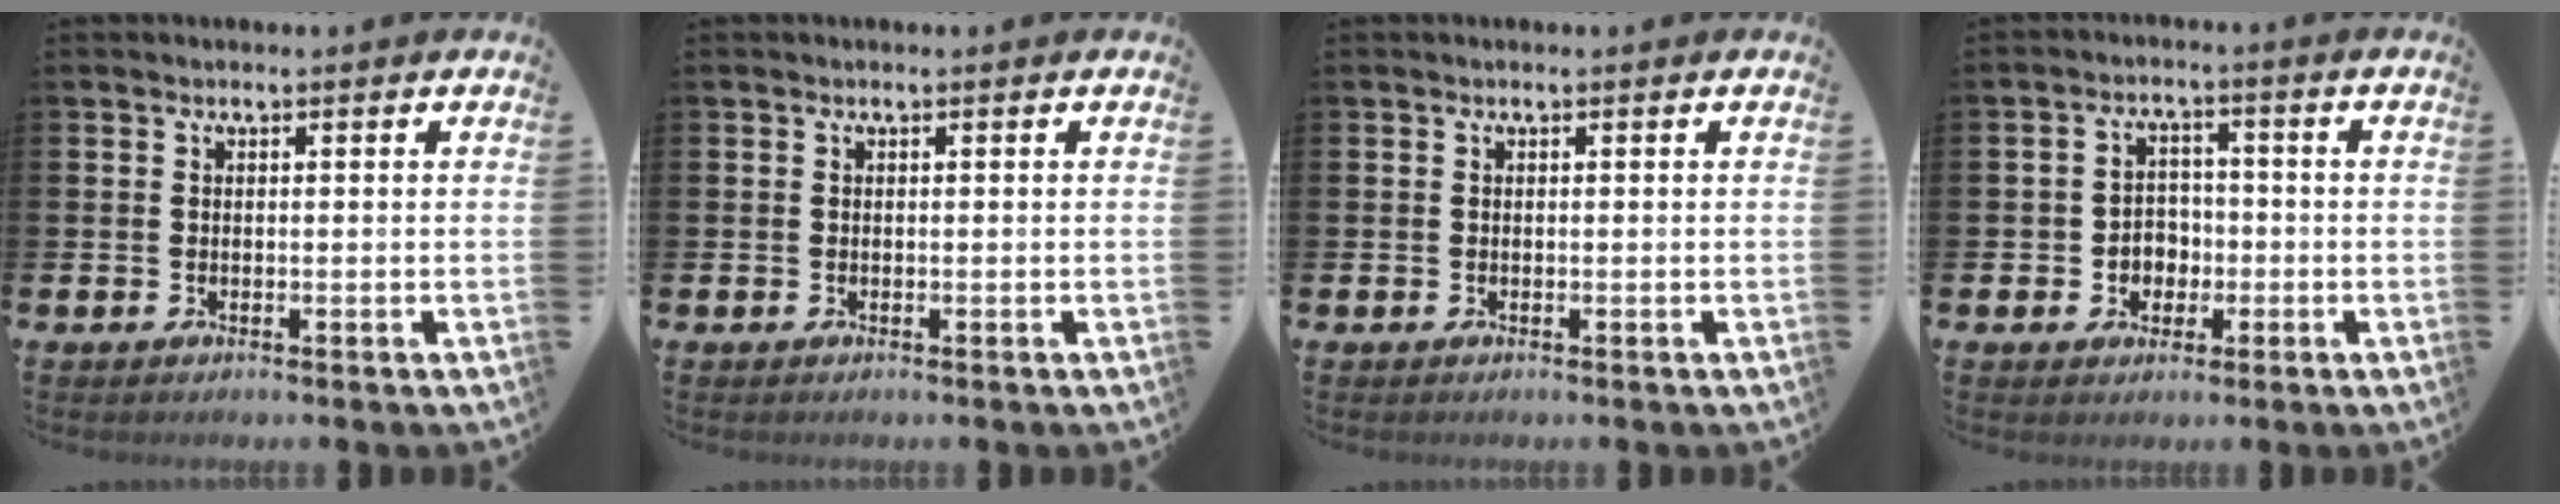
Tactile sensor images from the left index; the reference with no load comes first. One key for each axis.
{"total": 0.0}
{"total": 0.0}
{"total": 3.5, "fx": -0.7, "fy": 3.3, "fz": 1.0, "tx": -0.019, "ty": -0.001, "tz": -0.023}